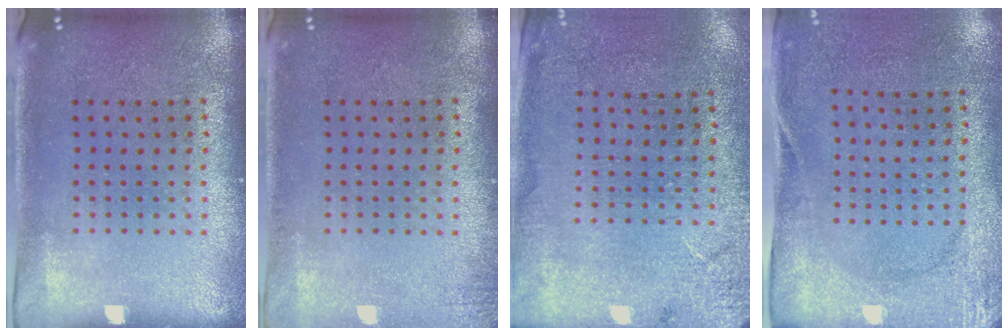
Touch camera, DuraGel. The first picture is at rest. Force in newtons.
{"total": 1.2, "press": 1.2, "slide": 0.2}
{"total": 2.6, "press": 2.4, "slide": 0.9}
{"total": 2.7, "press": 2.1, "slide": 1.7}